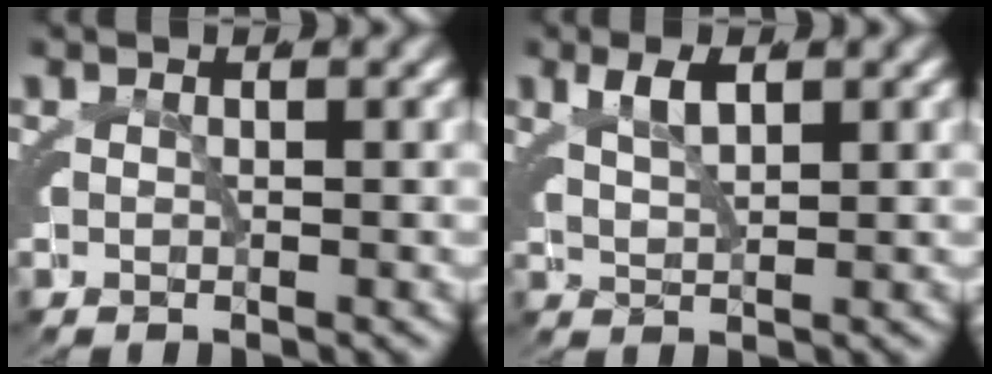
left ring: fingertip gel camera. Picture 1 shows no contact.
{"total": 2.3, "force": [1.5, 0.1, 1.7], "torque": [-0.033, -0.002, 0.038]}